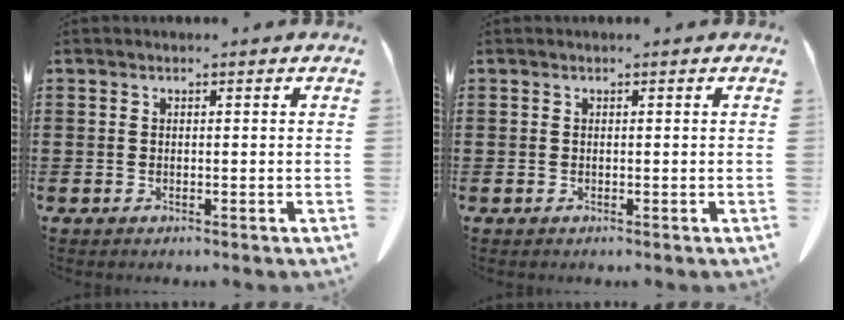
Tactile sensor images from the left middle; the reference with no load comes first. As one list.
[{"total": 0.0}]